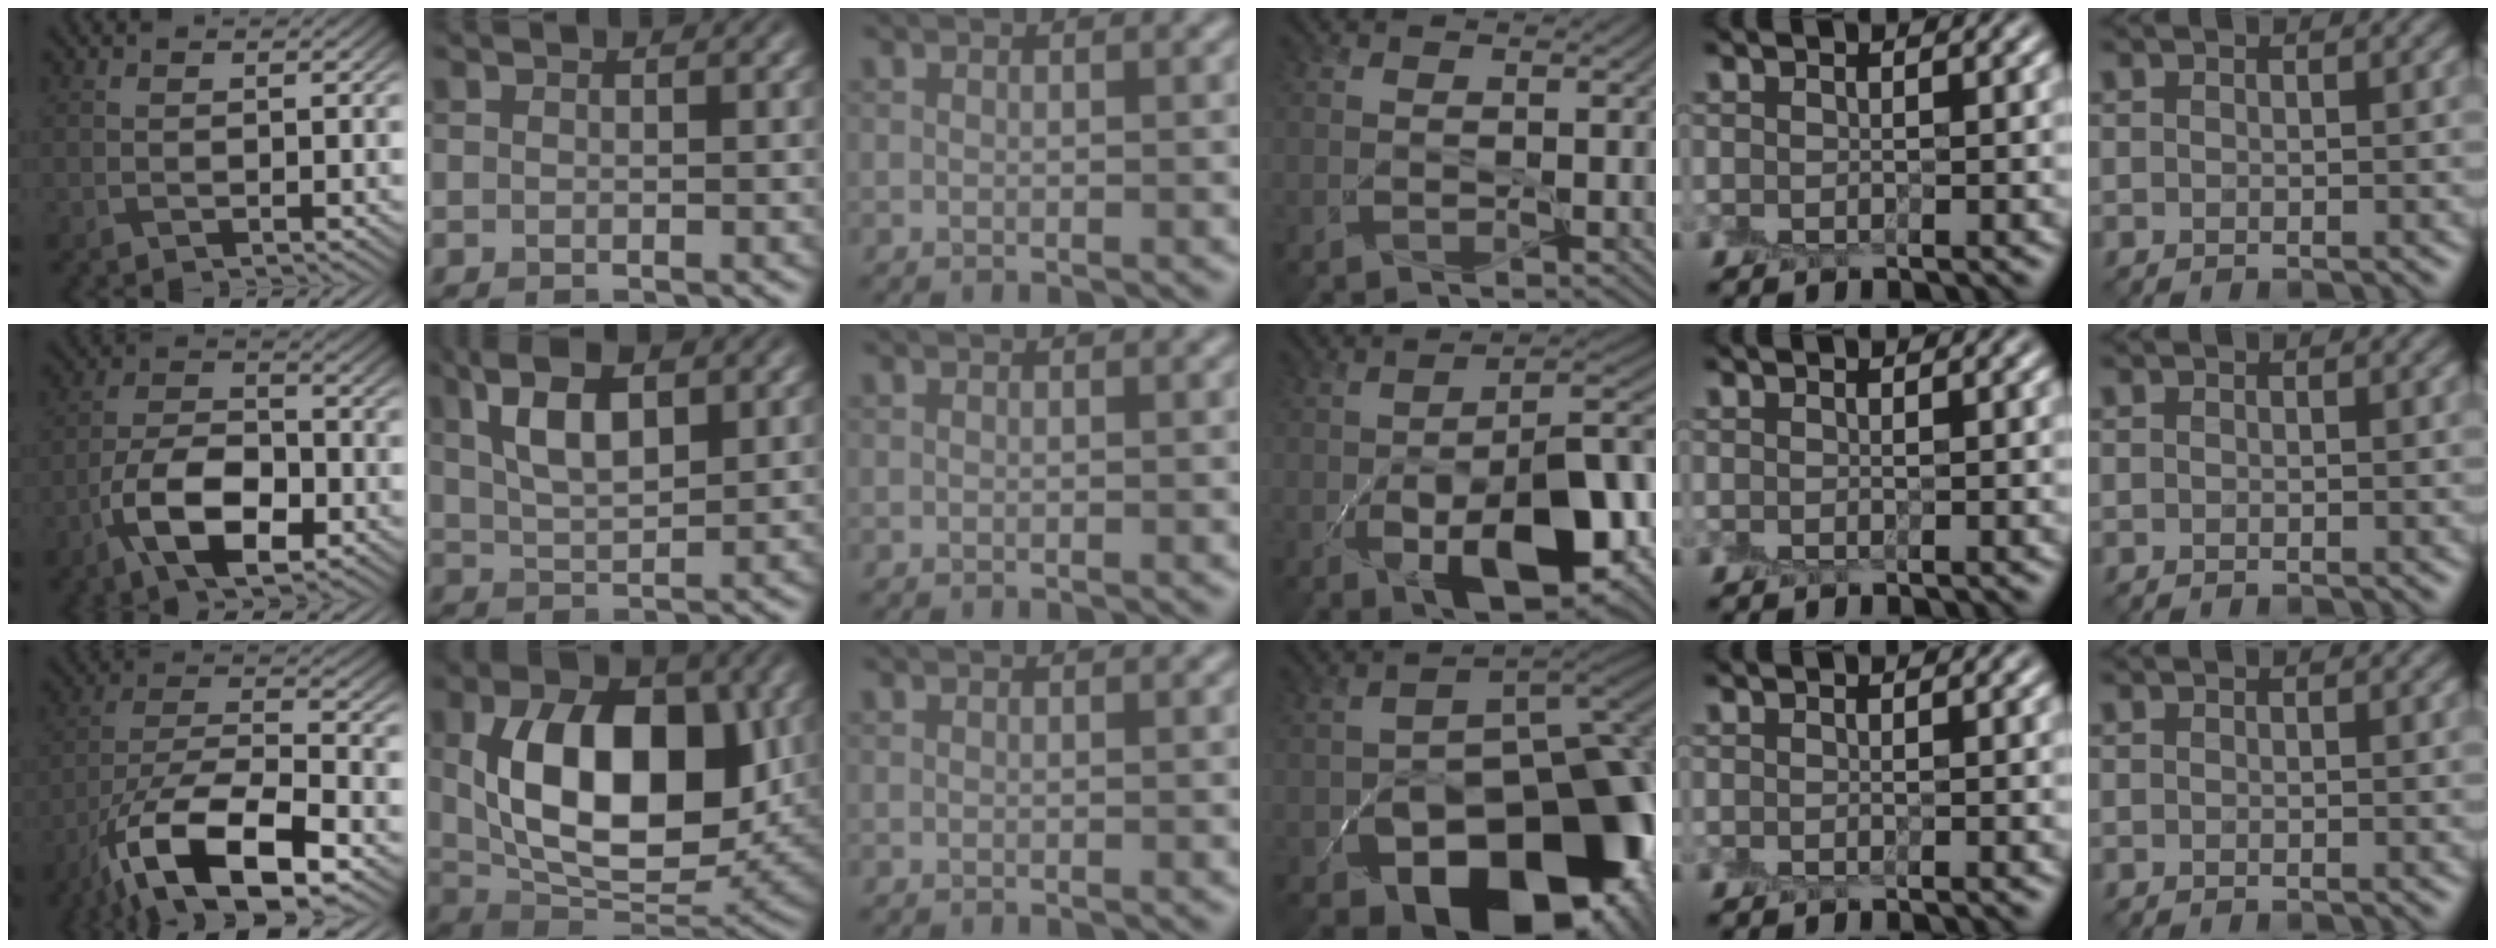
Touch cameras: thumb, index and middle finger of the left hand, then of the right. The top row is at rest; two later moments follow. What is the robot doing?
{"motion": "peel", "object": "postage stamp"}